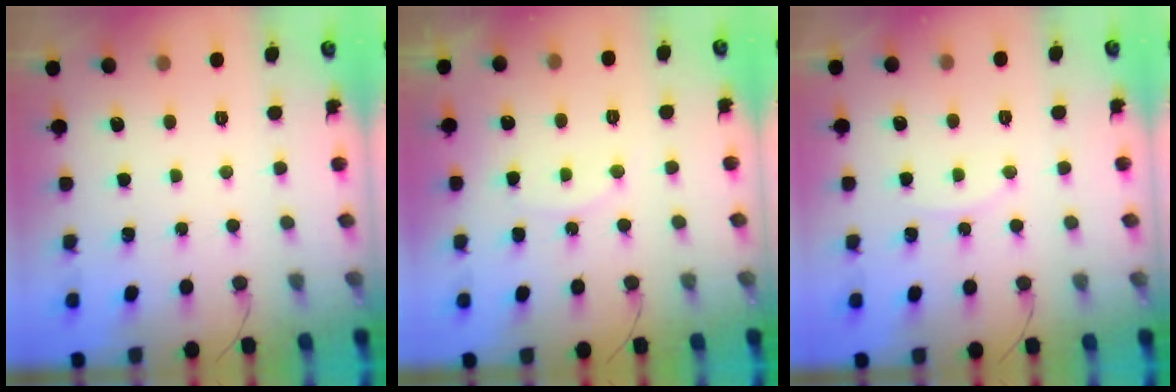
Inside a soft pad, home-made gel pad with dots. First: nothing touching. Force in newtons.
{"total": 6.2, "press": 6.2, "slide": 0.3}
{"total": 5.9, "press": 5.9, "slide": 0.2}